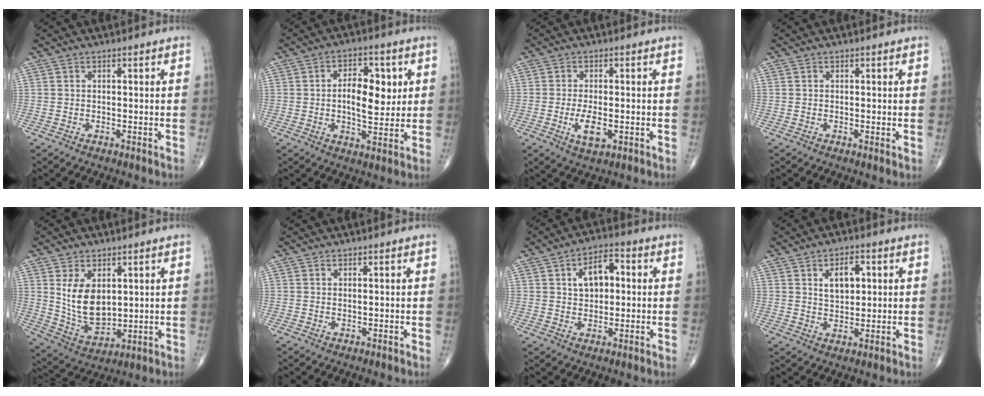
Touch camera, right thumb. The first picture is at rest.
{"total": 9.5, "force": [1.4, 5.0, 7.9], "torque": [-0.094, -0.006, 0.022]}
{"total": 4.9, "force": [-1.2, 2.1, 4.3], "torque": [-0.081, -0.007, -0.019]}
{"total": 0.6, "force": [0.0, 0.1, 0.6], "torque": [-0.015, -0.004, -0.002]}
{"total": 10.9, "force": [2.6, 6.7, 8.2], "torque": [-0.129, -0.023, 0.068]}
{"total": 0.0}
{"total": 7.9, "force": [1.7, 4.8, 6.0], "torque": [-0.075, 0.011, 0.022]}
{"total": 6.3, "force": [2.0, 3.7, 4.8], "torque": [-0.060, -0.006, 0.034]}